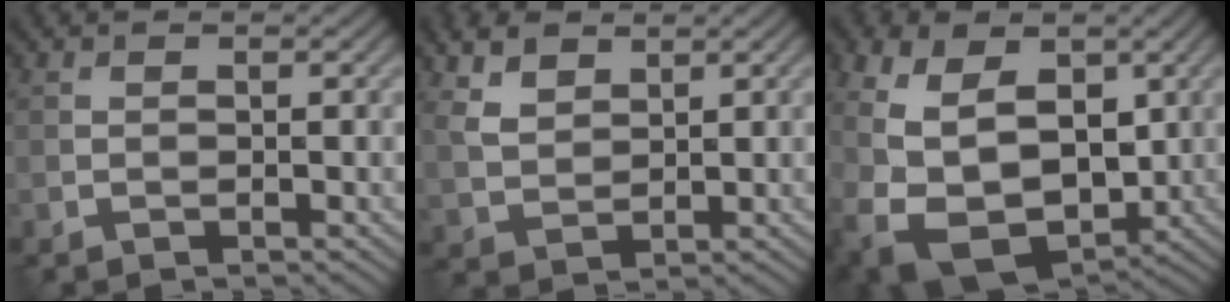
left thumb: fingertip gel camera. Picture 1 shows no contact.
{"total": 4.6, "force": [2.9, 2.5, 2.6], "torque": [-0.068, 0.001, 0.066]}
{"total": 14.6, "force": [0.0, 10.1, 10.6], "torque": [-0.214, -0.016, 0.034]}